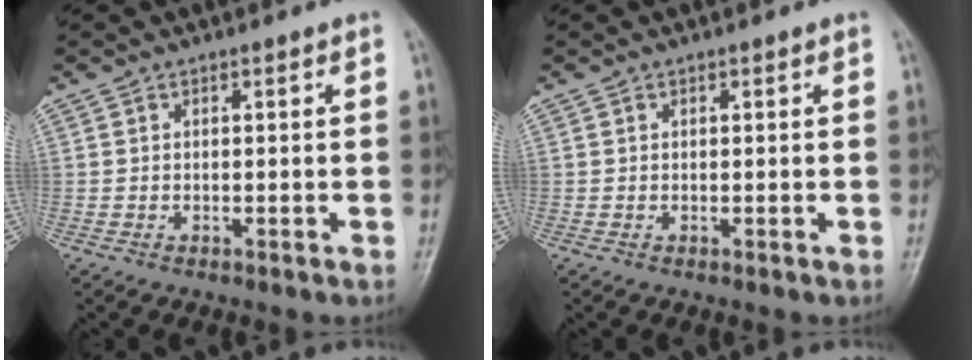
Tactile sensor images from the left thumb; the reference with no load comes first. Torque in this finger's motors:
{"motor_torque": [0.10, 0.01, -0.16, -0.03, -0.03]}